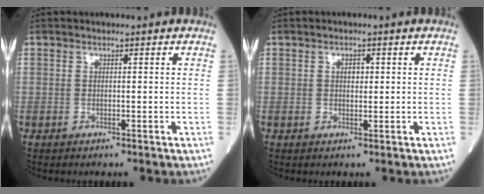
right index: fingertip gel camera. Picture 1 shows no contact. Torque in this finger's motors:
{"motor_torque": [0.25, 0.16, 0.12, 0.03]}